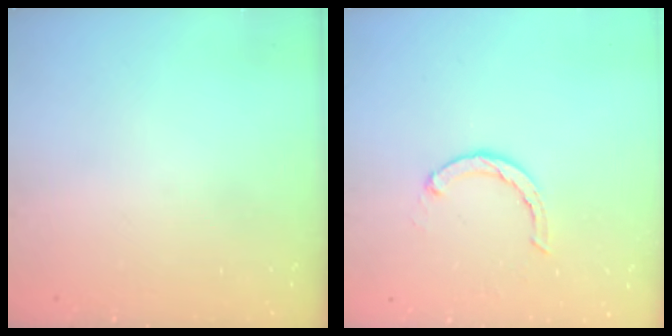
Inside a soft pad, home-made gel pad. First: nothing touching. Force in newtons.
{"total": 2.3, "press": 2.3, "slide": 0.3}